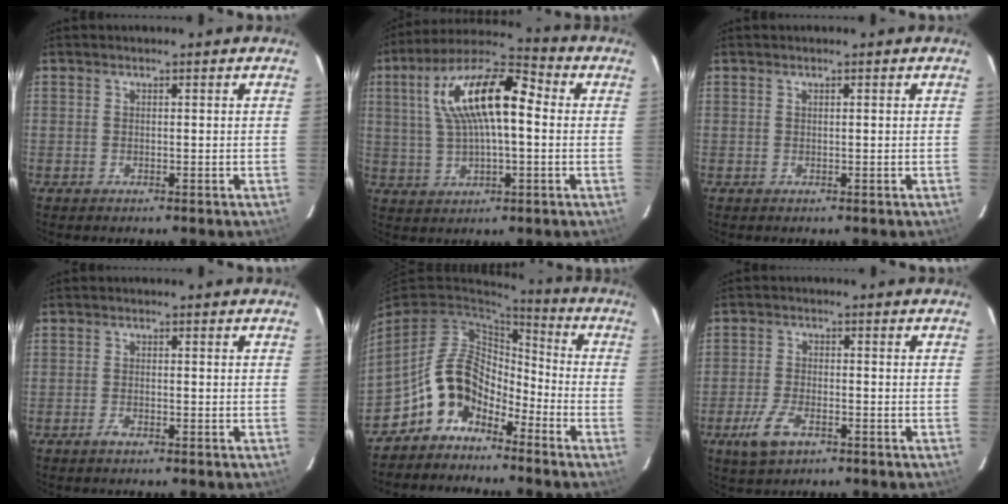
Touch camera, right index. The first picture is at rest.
{"total": 16.0, "force": [2.8, 5.9, 14.6], "torque": [-0.271, 0.030, 0.042]}
{"total": 0.0}
{"total": 1.4, "force": [-1.0, 0.4, 0.9], "torque": [-0.020, 0.000, -0.020]}
{"total": 10.6, "force": [-6.6, 6.8, 4.7], "torque": [-0.099, 0.038, -0.126]}
{"total": 6.4, "force": [-3.5, 3.0, 4.4], "torque": [-0.110, -0.008, -0.064]}